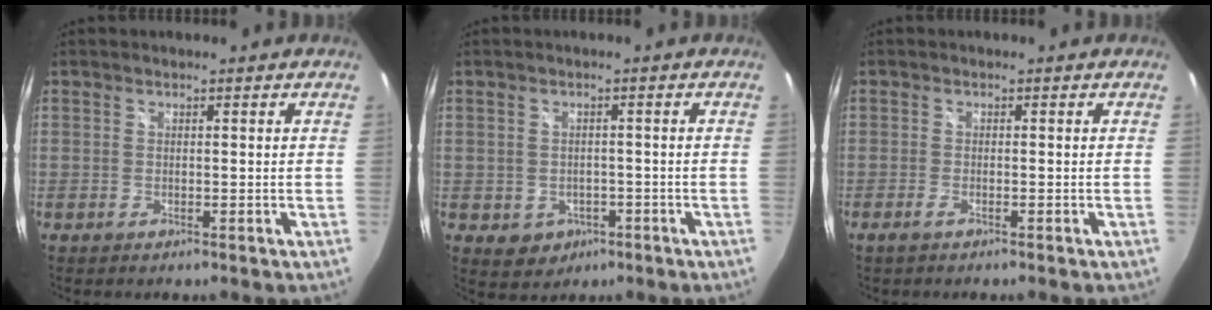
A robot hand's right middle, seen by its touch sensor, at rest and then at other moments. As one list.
[{"total": 4.8, "force": [-1.5, 4.3, 1.4], "torque": [-0.040, 0.002, -0.008]}, {"total": 1.1, "force": [-0.9, 0.1, 0.6], "torque": [-0.016, -0.003, -0.020]}]